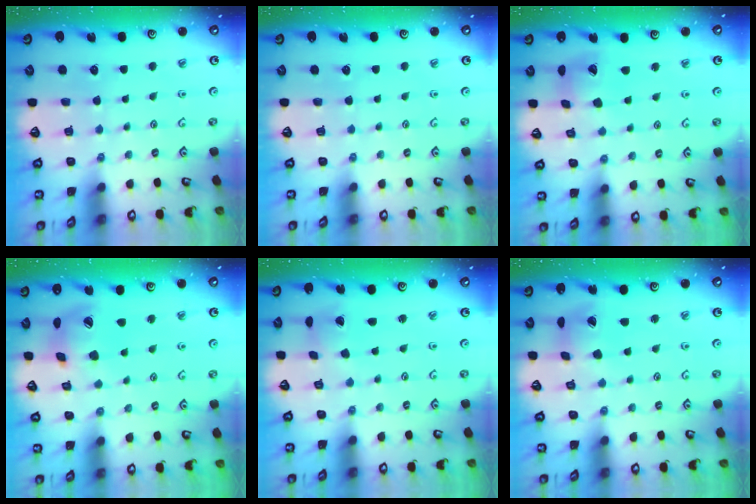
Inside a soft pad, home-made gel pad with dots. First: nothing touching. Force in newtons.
{"total": 0.0}
{"total": 12.0, "press": 11.9, "slide": 1.3}
{"total": 13.4, "press": 13.3, "slide": 1.8}
{"total": 1.5, "press": 1.5, "slide": 0.2}
{"total": 6.3, "press": 6.3, "slide": 0.8}